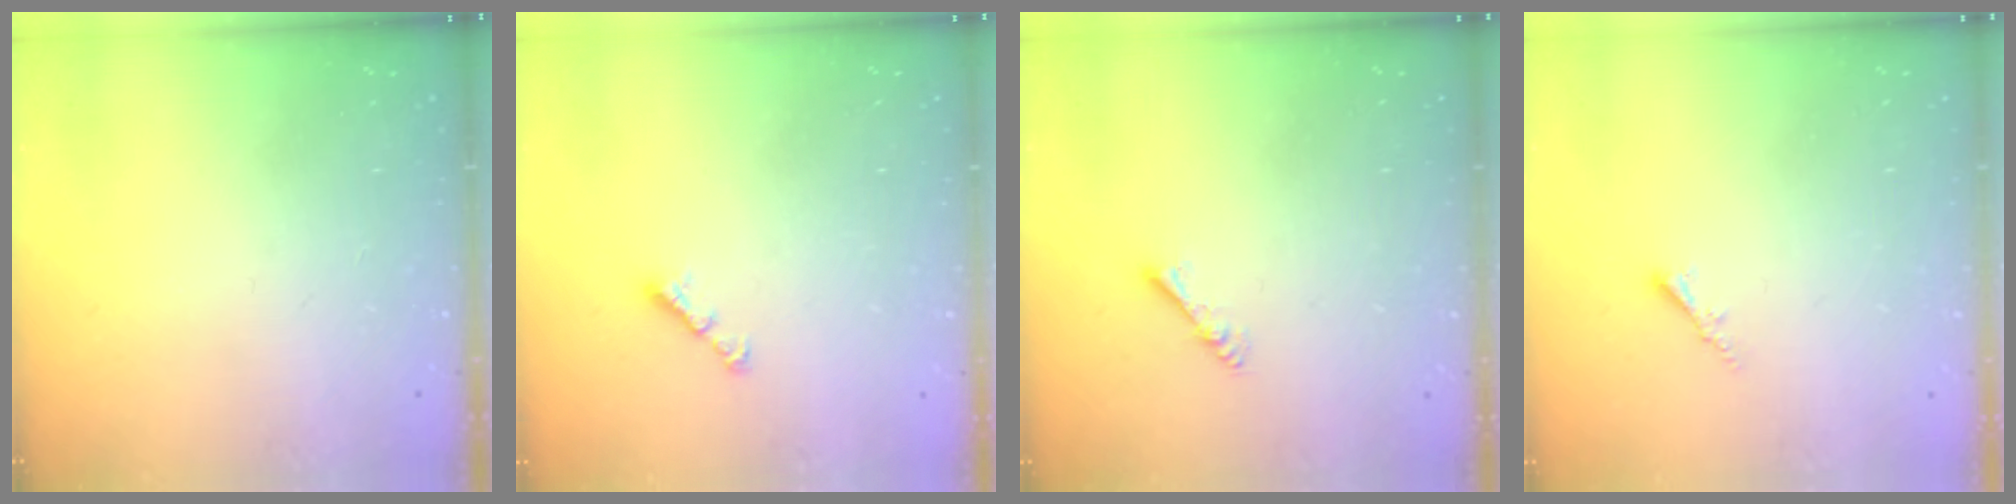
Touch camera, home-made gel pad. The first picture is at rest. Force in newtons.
{"total": 2.9, "press": 2.8, "slide": 0.6}
{"total": 2.9, "press": 2.8, "slide": 0.4}
{"total": 1.8, "press": 1.7, "slide": 0.5}